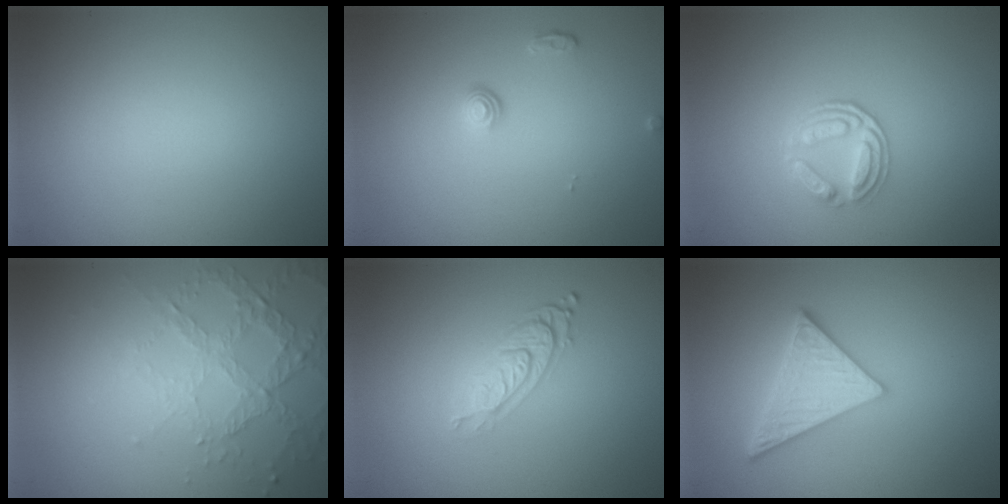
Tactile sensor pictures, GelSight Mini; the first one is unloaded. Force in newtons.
{"total": 1.1, "press": 0.8, "slide": 0.8}
{"total": 2.9, "press": 2.5, "slide": 1.6}
{"total": 4.2, "press": 3.2, "slide": 2.8}
{"total": 3.2, "press": 2.3, "slide": 2.3}
{"total": 4.1, "press": 3.8, "slide": 1.6}